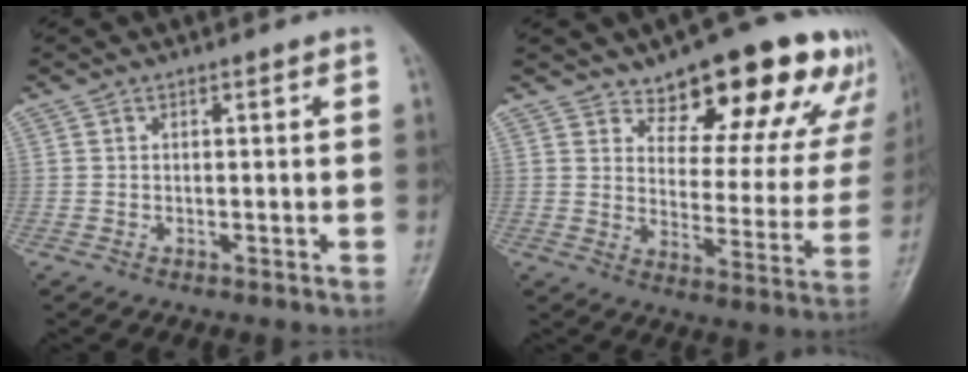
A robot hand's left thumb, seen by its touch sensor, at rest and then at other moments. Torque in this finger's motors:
{"motor_torque": [0.56, 0.43, 0.02, -0.71, 0.06]}